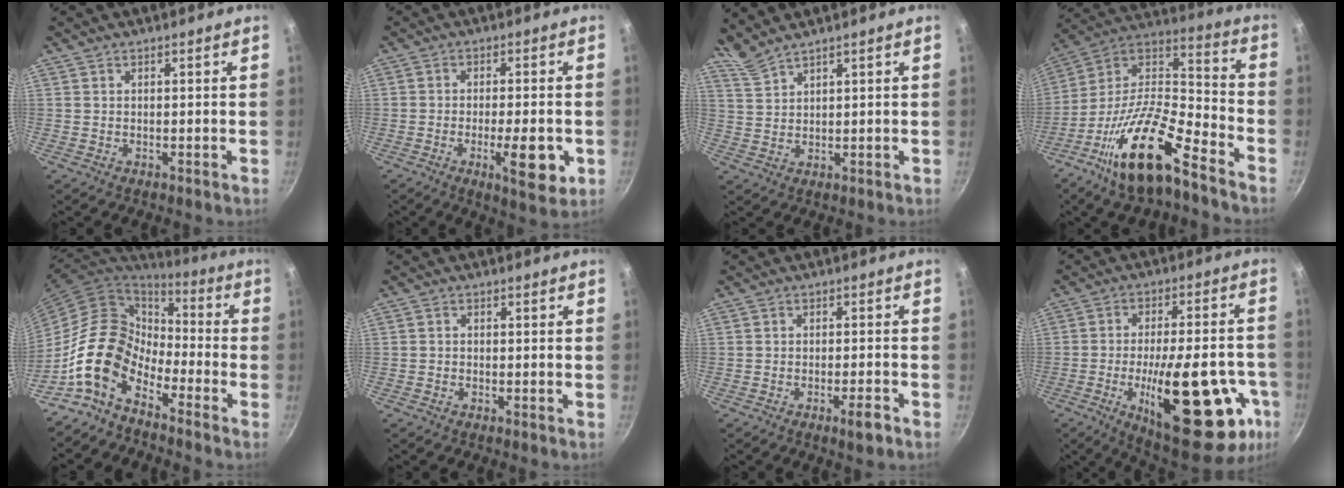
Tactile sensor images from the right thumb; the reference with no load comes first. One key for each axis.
{"total": 9.4, "fx": -2.8, "fy": 2.9, "fz": 8.5, "tx": -0.115, "ty": 0.004, "tz": -0.037}
{"total": 3.8, "fx": 3.6, "fy": 0.1, "fz": 1.2, "tx": -0.032, "ty": -0.015, "tz": 0.083}
{"total": 21.6, "fx": -12.4, "fy": 7.3, "fz": 16.1, "tx": -0.272, "ty": 0.078, "tz": -0.242}
{"total": 13.2, "fx": -7.7, "fy": 7.9, "fz": 7.1, "tx": -0.096, "ty": 0.066, "tz": -0.172}
{"total": 0.7, "fx": -0.4, "fy": 0.5, "fz": 0.3, "tx": -0.007, "ty": 0.004, "tz": -0.011}
{"total": 3.6, "fx": -2.1, "fy": 0.7, "fz": 2.9, "tx": -0.044, "ty": 0.015, "tz": -0.031}
{"total": 28.7, "fx": -9.5, "fy": 11.4, "fz": 24.6, "tx": -0.308, "ty": 0.020, "tz": -0.125}